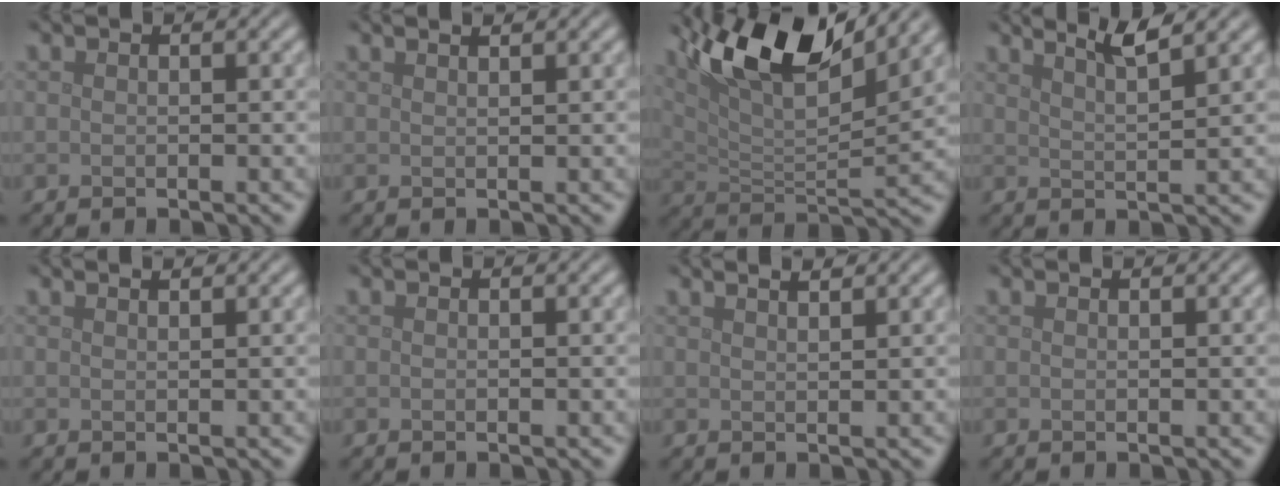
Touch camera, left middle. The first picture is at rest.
{"total": 1.5, "force": [1.1, 0.5, 0.8], "torque": [-0.001, -0.002, 0.003]}
{"total": 11.5, "force": [7.2, 3.3, 8.3], "torque": [-0.156, 0.008, 0.132]}
{"total": 3.2, "force": [2.5, 0.4, 2.0], "torque": [-0.019, 0.010, 0.033]}
{"total": 1.1, "force": [0.9, 0.3, 0.6], "torque": [-0.002, -0.001, 0.005]}
{"total": 0.0}
{"total": 2.7, "force": [2.0, 1.0, 1.5], "torque": [0.002, 0.013, -0.002]}
{"total": 0.0}